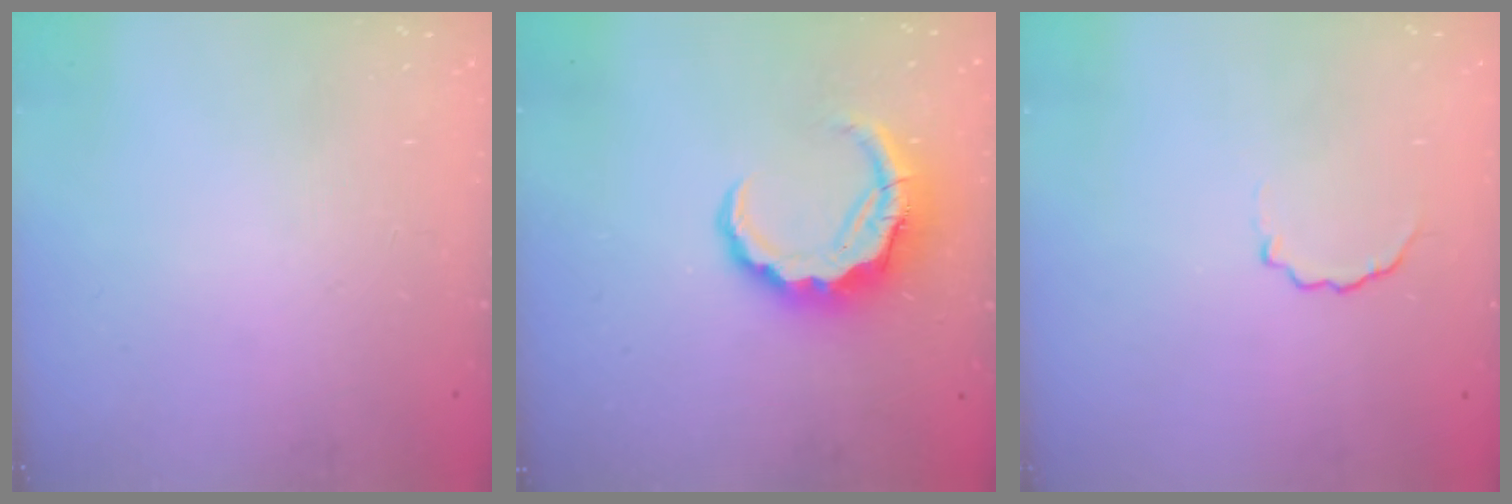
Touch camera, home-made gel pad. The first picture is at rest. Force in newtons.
{"total": 6.9, "press": 6.8, "slide": 1.3}
{"total": 3.2, "press": 3.2, "slide": 0.7}